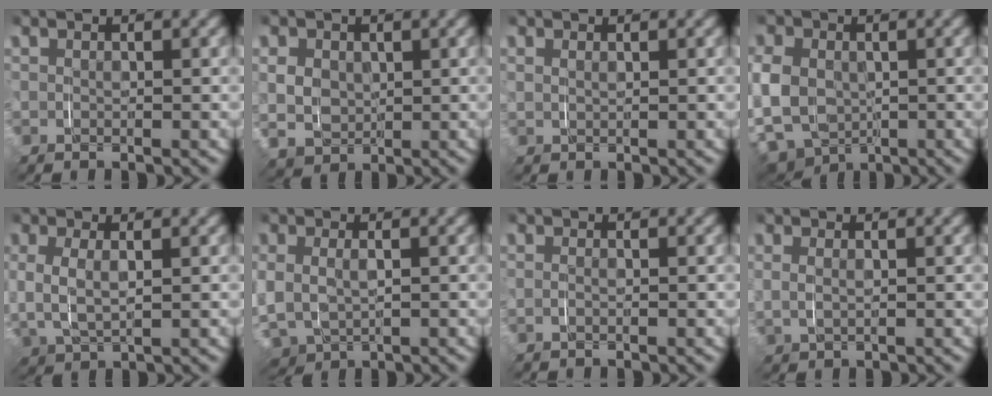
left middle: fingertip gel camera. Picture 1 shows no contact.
{"total": 4.2, "force": [0.0, 4.1, 1.0], "torque": [-0.032, -0.026, 0.008]}
{"total": 0.6, "force": [0.4, -0.3, -0.4], "torque": [0.008, 0.000, 0.009]}
{"total": 11.0, "force": [-3.3, 10.0, 3.1], "torque": [-0.084, -0.034, -0.056]}
{"total": 1.3, "force": [0.9, 0.9, 0.5], "torque": [-0.022, -0.003, 0.010]}
{"total": 4.7, "force": [-1.9, 4.2, 1.0], "torque": [-0.040, -0.028, -0.025]}
{"total": 0.5, "force": [-0.4, -0.3, -0.2], "torque": [-0.001, -0.003, -0.008]}
{"total": 0.5, "force": [0.1, -0.3, -0.4], "torque": [0.006, -0.003, 0.006]}